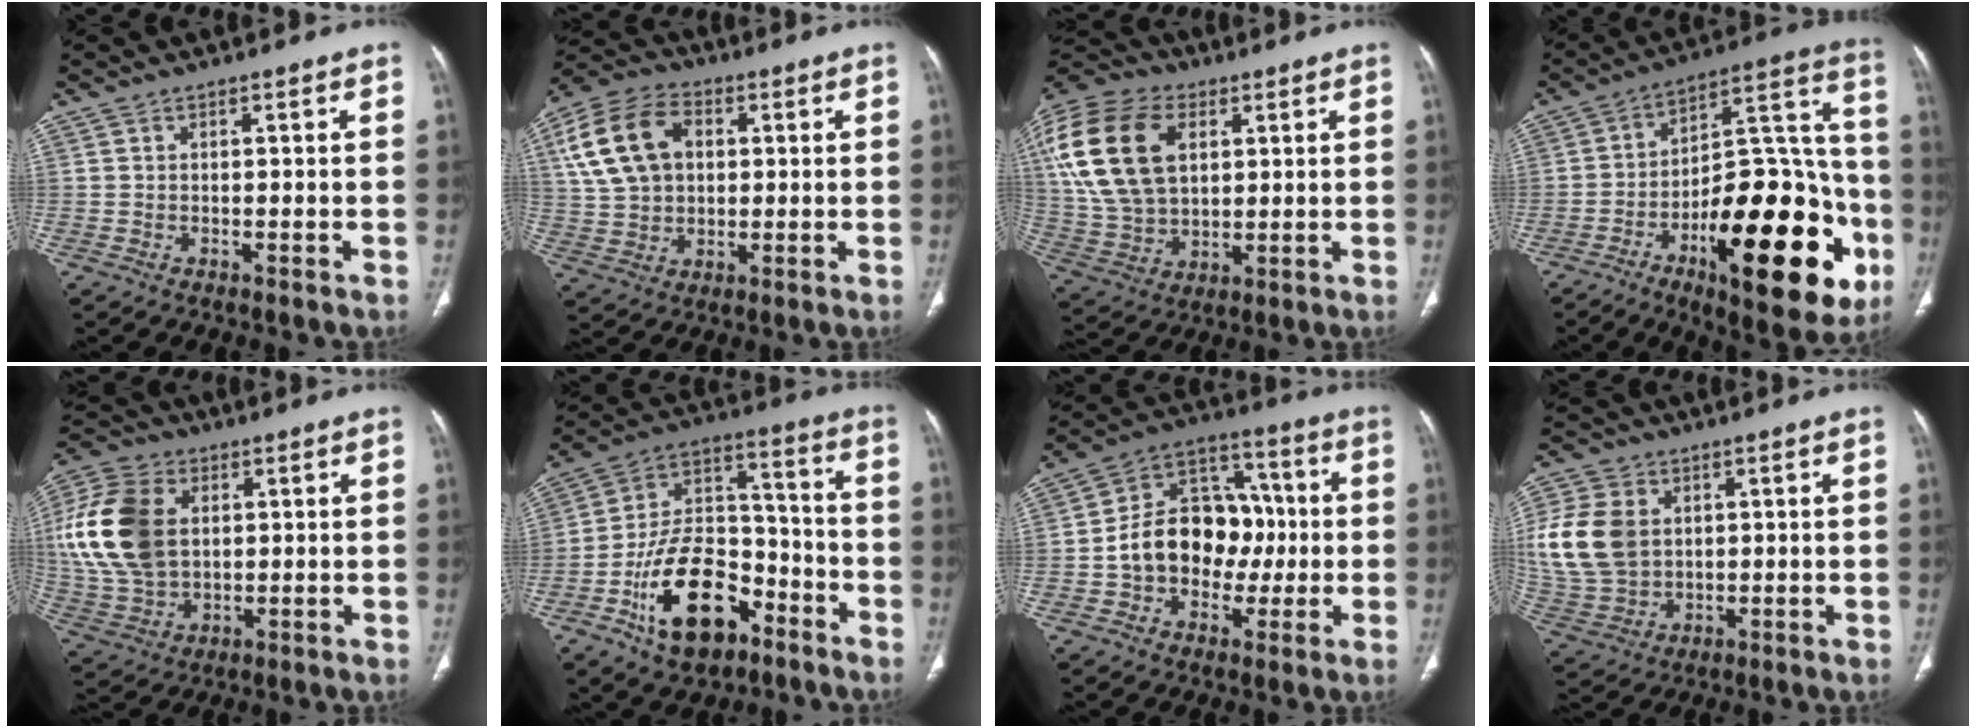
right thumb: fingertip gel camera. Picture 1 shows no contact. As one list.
[{"total": 16.0, "force": [4.0, 11.1, 10.8], "torque": [-0.199, 0.015, 0.072]}, {"total": 22.9, "force": [6.3, 15.0, 16.1], "torque": [-0.335, 0.001, 0.119]}, {"total": 32.0, "force": [-11.8, 13.0, 26.8], "torque": [-0.341, 0.067, -0.162]}, {"total": 18.9, "force": [3.1, 13.1, 13.3], "torque": [-0.275, 0.003, 0.065]}, {"total": 19.4, "force": [-9.4, 11.4, 12.6], "torque": [-0.181, 0.079, -0.158]}, {"total": 16.6, "force": [-1.4, 12.6, 10.7], "torque": [-0.127, 0.046, -0.025]}, {"total": 15.1, "force": [2.4, 11.5, 9.5], "torque": [-0.191, 0.002, 0.057]}]